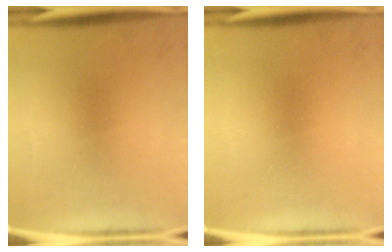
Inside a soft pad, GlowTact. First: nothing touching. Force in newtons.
{"total": 0.0}